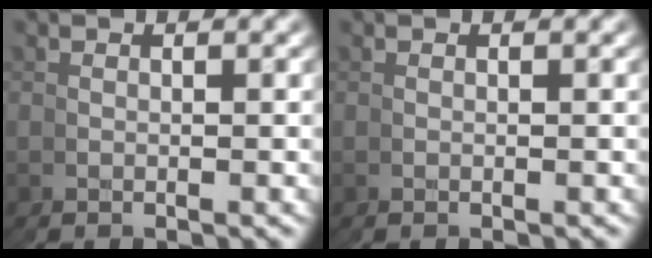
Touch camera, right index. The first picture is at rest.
{"total": 0.0}